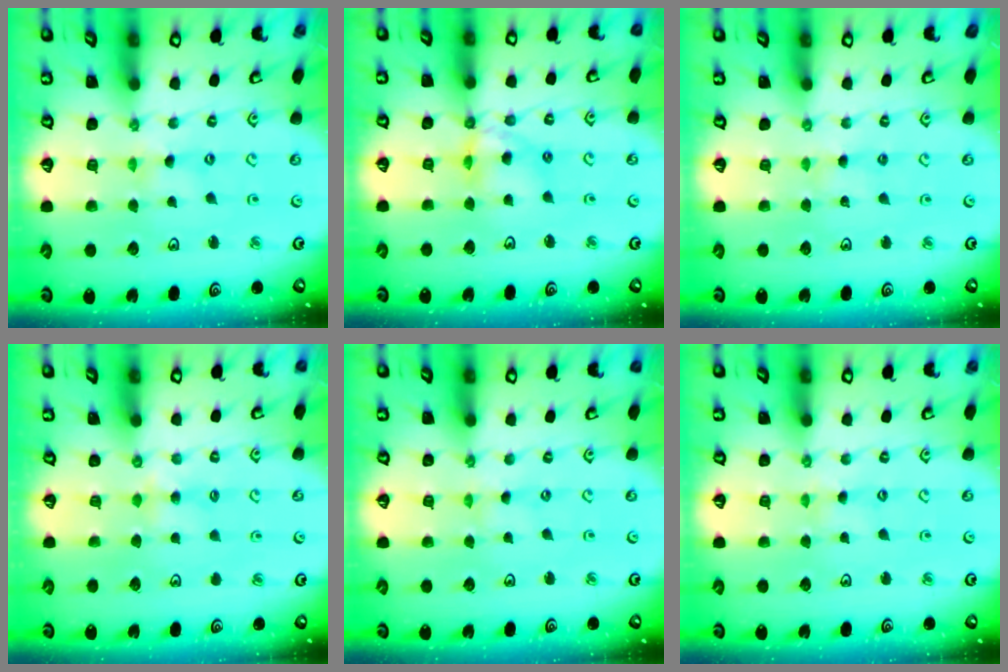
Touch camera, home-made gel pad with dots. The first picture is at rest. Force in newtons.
{"total": 10.7, "press": 10.6, "slide": 1.0}
{"total": 1.9, "press": 1.8, "slide": 0.3}
{"total": 3.8, "press": 3.8, "slide": 0.6}
{"total": 0.0}
{"total": 1.9, "press": 1.9, "slide": 0.4}